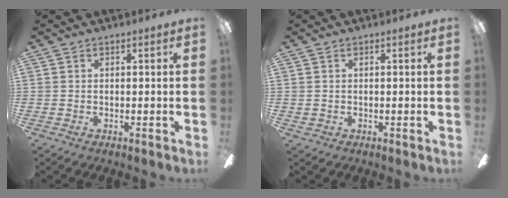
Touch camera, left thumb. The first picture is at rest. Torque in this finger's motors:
{"motor_torque": [-0.39, 0.38, 0.04, -0.17, 0.00]}